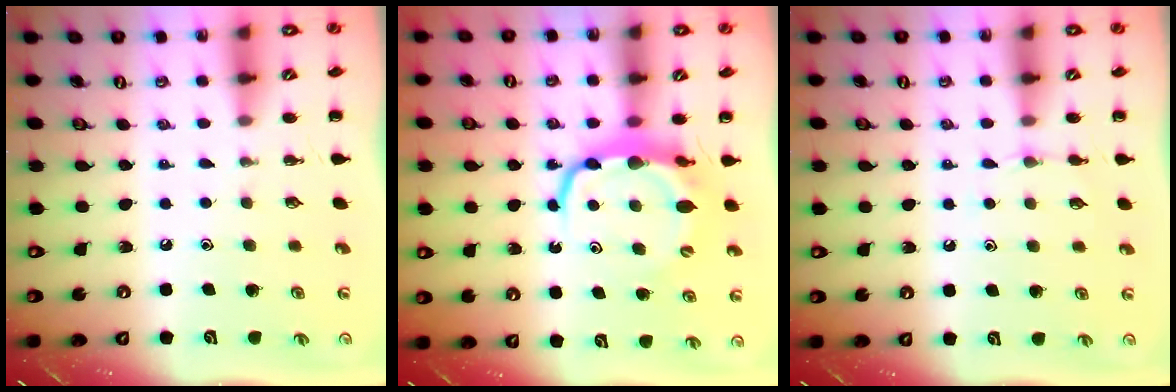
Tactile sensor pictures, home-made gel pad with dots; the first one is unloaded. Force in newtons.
{"total": 8.1, "press": 8.0, "slide": 1.2}
{"total": 3.9, "press": 3.6, "slide": 1.4}